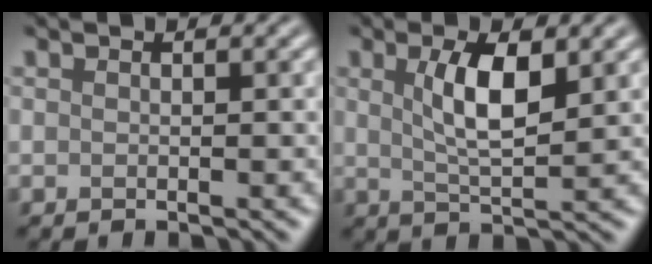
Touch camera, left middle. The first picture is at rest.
{"total": 4.6, "force": [1.4, 1.4, 4.2], "torque": [-0.081, 0.001, 0.025]}